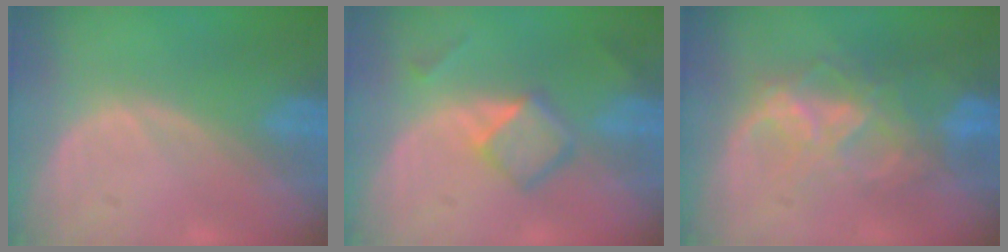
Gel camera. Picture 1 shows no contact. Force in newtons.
{"total": 5.0, "press": 4.6, "slide": 1.9}
{"total": 7.9, "press": 7.2, "slide": 3.3}